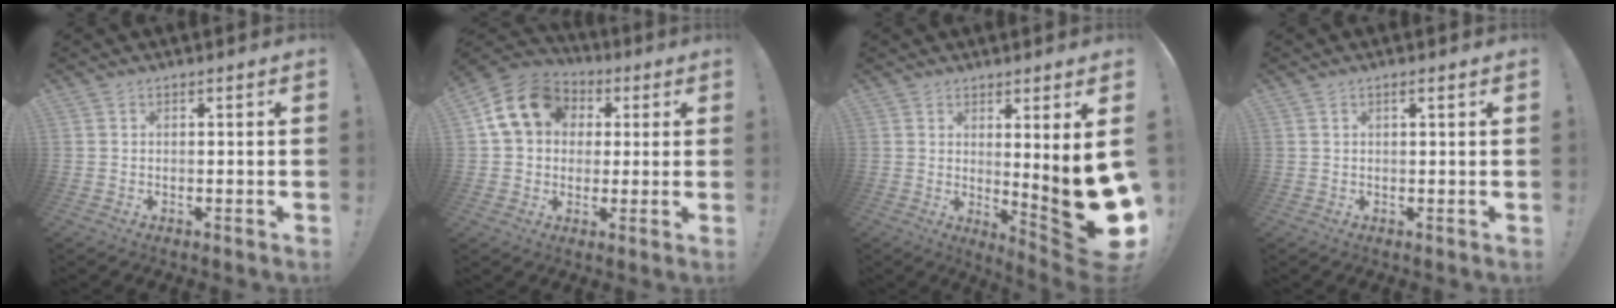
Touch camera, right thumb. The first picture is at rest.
{"total": 13.6, "force": [4.5, 10.8, 6.8], "torque": [-0.098, -0.008, 0.090]}
{"total": 11.6, "force": [0.9, 0.5, 11.5], "torque": [-0.149, -0.045, 0.019]}
{"total": 1.5, "force": [0.7, 0.1, 1.3], "torque": [-0.019, -0.002, 0.009]}